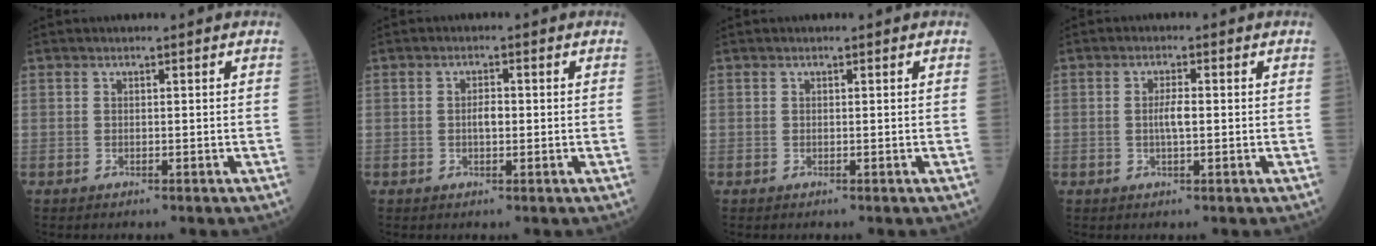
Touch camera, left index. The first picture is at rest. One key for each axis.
{"total": 2.0, "fx": -0.7, "fy": 0.8, "fz": 1.7, "tx": -0.027, "ty": 0.000, "tz": -0.017}
{"total": 0.0}
{"total": 2.5, "fx": -0.7, "fy": 0.4, "fz": 2.4, "tx": -0.044, "ty": -0.002, "tz": -0.016}